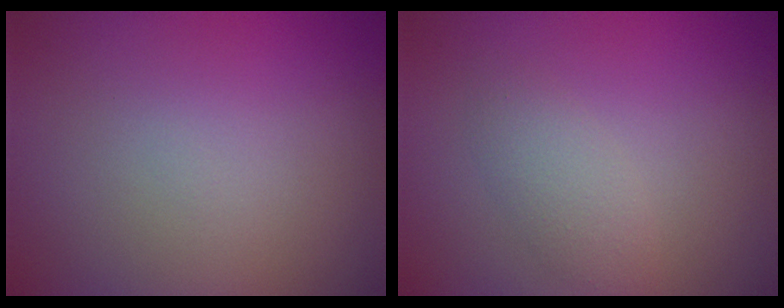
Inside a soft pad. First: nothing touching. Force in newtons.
{"total": 1.9, "press": 1.9, "slide": 0.1}